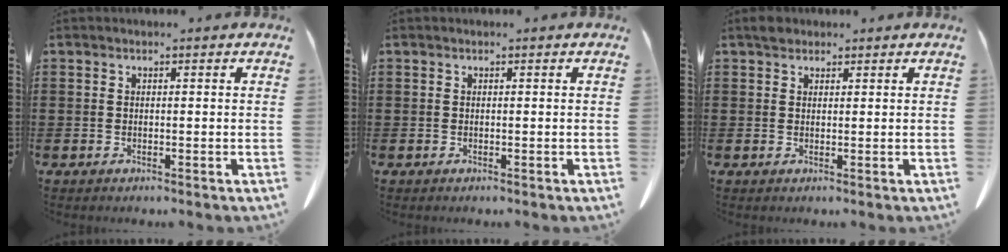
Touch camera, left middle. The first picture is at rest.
{"total": 0.0}
{"total": 1.7, "force": [1.3, 1.0, 0.4], "torque": [-0.005, 0.002, 0.024]}